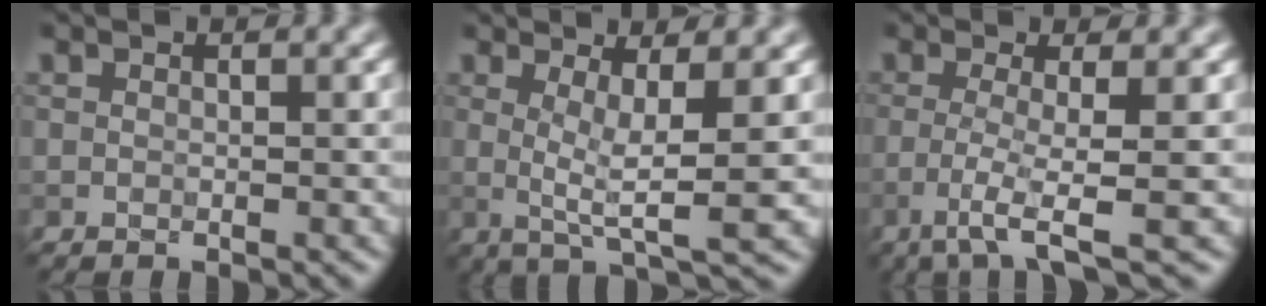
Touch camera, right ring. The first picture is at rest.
{"total": 4.2, "force": [0.9, 0.7, 4.1], "torque": [-0.072, -0.006, 0.014]}
{"total": 3.8, "force": [-1.5, 0.3, 3.5], "torque": [-0.070, -0.005, -0.040]}